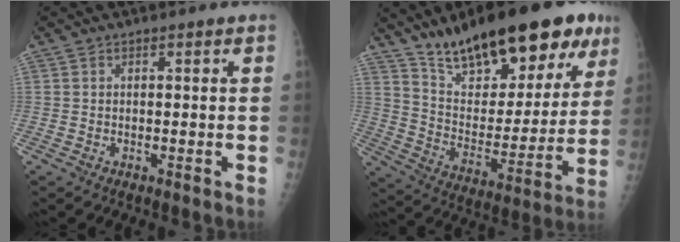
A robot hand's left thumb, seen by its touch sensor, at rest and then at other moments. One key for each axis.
{"total": 27.0, "fx": 17.4, "fy": 10.0, "fz": 18.0, "tx": -0.234, "ty": -0.052, "tz": 0.279}